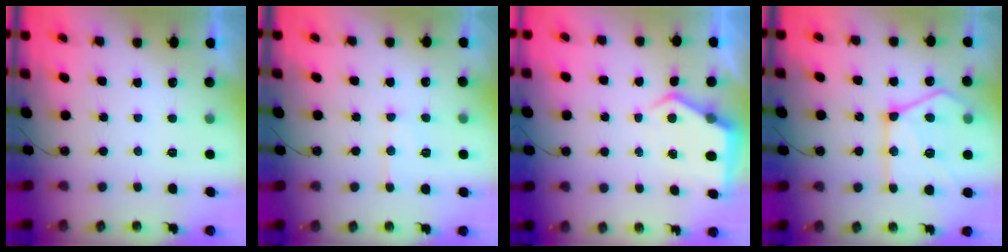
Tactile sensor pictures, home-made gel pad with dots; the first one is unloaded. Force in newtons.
{"total": 7.2, "press": 7.2, "slide": 0.6}
{"total": 6.4, "press": 6.4, "slide": 0.4}
{"total": 19.4, "press": 19.3, "slide": 1.7}